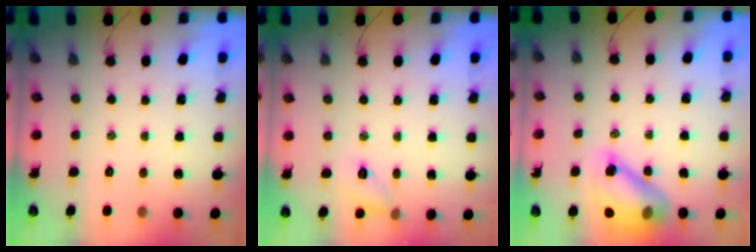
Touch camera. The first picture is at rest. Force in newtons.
{"total": 6.3, "press": 6.2, "slide": 0.7}
{"total": 13.8, "press": 13.2, "slide": 4.1}